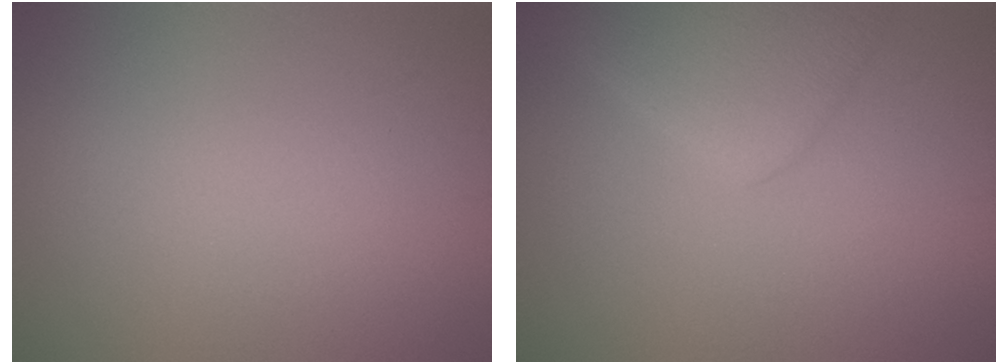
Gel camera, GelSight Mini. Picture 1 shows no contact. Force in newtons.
{"total": 4.0, "press": 4.0, "slide": 0.2}